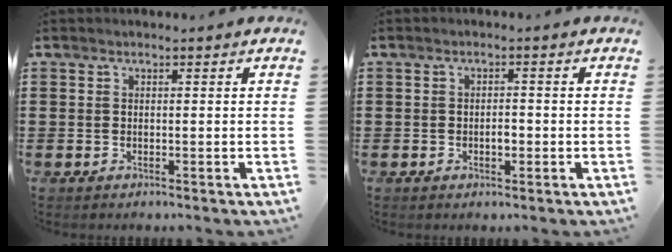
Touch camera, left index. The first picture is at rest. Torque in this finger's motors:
{"motor_torque": [0.02, 0.01, 0.02, 0.03]}